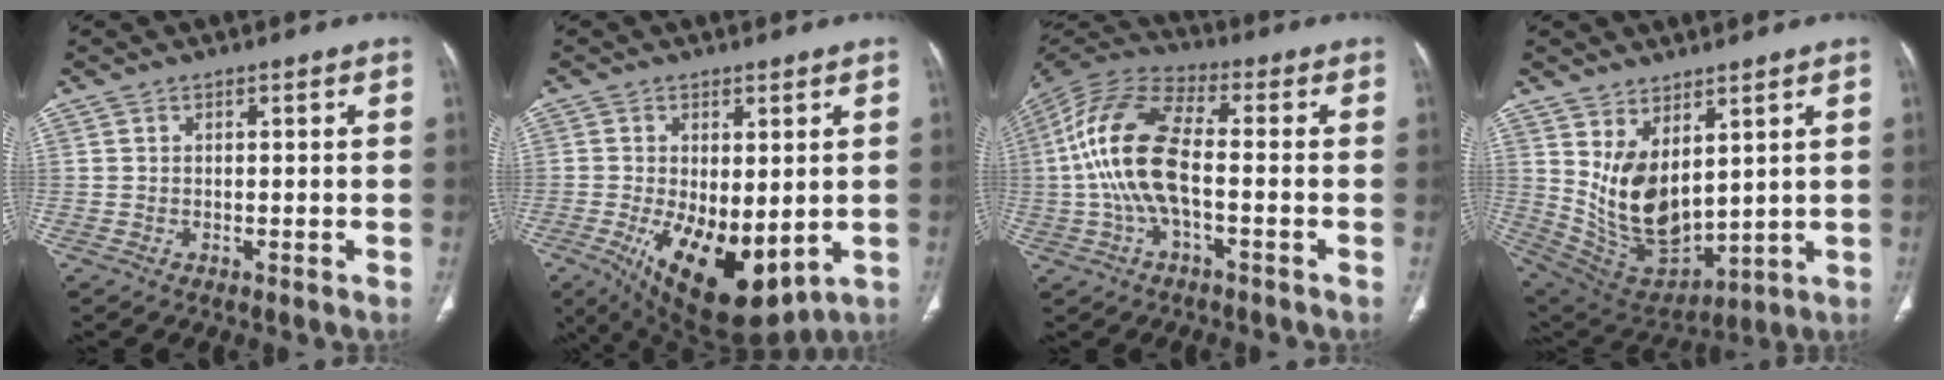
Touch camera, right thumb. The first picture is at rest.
{"total": 16.1, "force": [-3.5, 7.9, 13.6], "torque": [-0.222, -0.025, -0.028]}
{"total": 15.2, "force": [-1.4, 6.5, 13.7], "torque": [-0.298, 0.036, -0.032]}
{"total": 13.1, "force": [4.1, 7.2, 10.2], "torque": [-0.167, -0.034, 0.110]}